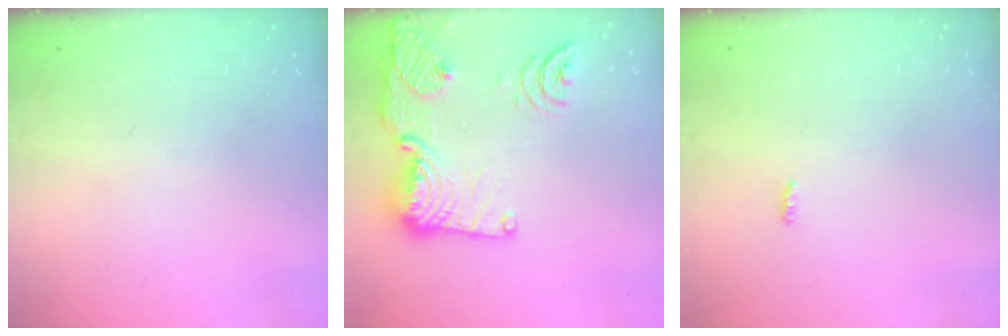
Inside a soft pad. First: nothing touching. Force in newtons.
{"total": 19.0, "press": 19.0, "slide": 1.5}
{"total": 2.8, "press": 2.7, "slide": 0.8}